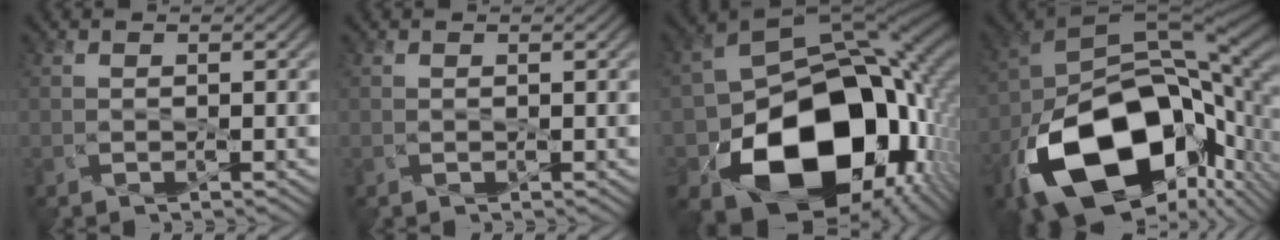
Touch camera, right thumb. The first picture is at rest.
{"total": 0.0}
{"total": 19.4, "force": [-5.3, 14.3, 12.1], "torque": [-0.226, -0.060, -0.050]}
{"total": 18.4, "force": [-7.1, 11.2, 12.8], "torque": [-0.254, -0.045, -0.098]}